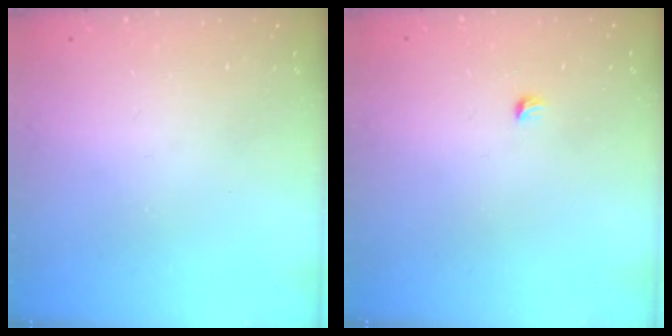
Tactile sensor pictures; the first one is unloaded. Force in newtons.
{"total": 2.7, "press": 2.6, "slide": 0.6}